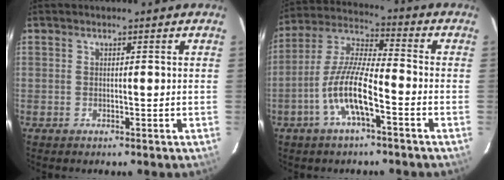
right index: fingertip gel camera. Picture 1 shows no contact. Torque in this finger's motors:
{"motor_torque": [1.50, -0.64, 0.91, 0.21]}